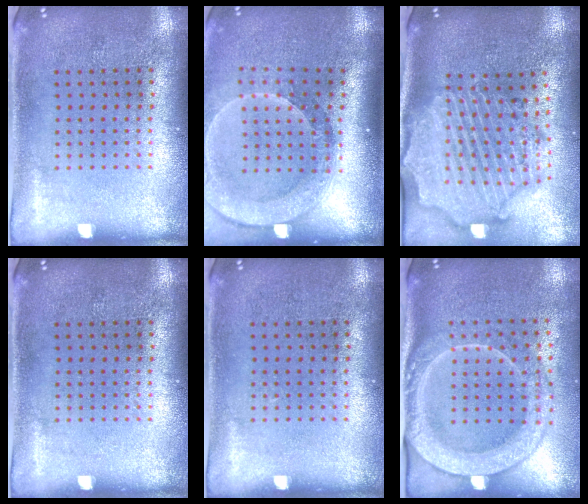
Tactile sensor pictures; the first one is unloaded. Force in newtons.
{"total": 2.5, "press": 1.9, "slide": 1.6}
{"total": 3.3, "press": 2.8, "slide": 1.7}
{"total": 0.0}
{"total": 0.0}
{"total": 2.4, "press": 2.2, "slide": 1.1}